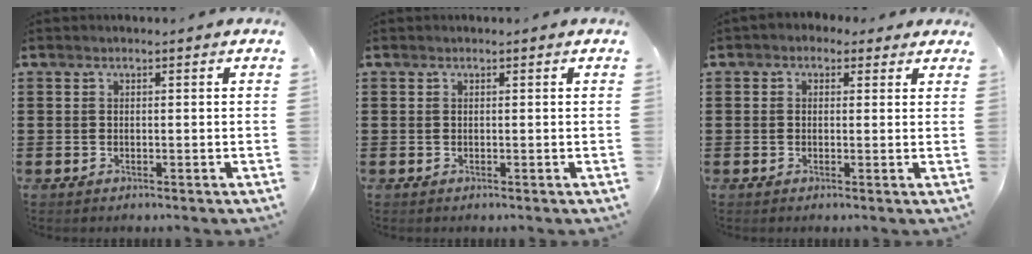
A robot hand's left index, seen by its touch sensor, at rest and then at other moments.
{"total": 0.0}
{"total": 1.4, "force": [0.4, 1.2, 0.5], "torque": [-0.015, 0.007, 0.005]}